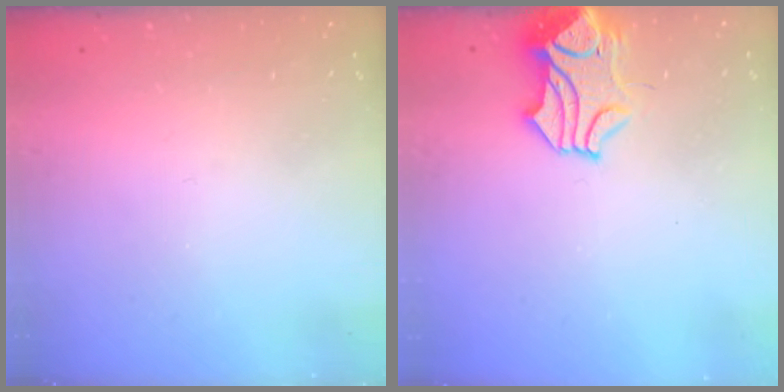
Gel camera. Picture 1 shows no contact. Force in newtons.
{"total": 1.6, "press": 0.8, "slide": 1.3}